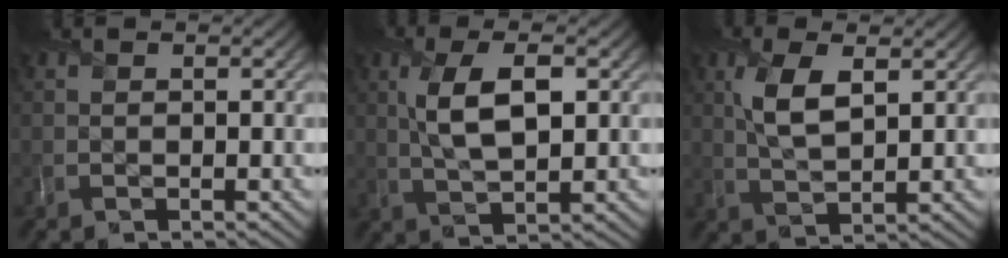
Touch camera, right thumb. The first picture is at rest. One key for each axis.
{"total": 6.9, "fx": 1.4, "fy": 2.7, "fz": 6.2, "tx": -0.129, "ty": 0.004, "tz": 0.027}
{"total": 5.4, "fx": 1.9, "fy": 2.2, "fz": 4.6, "tx": -0.105, "ty": -0.001, "tz": 0.038}